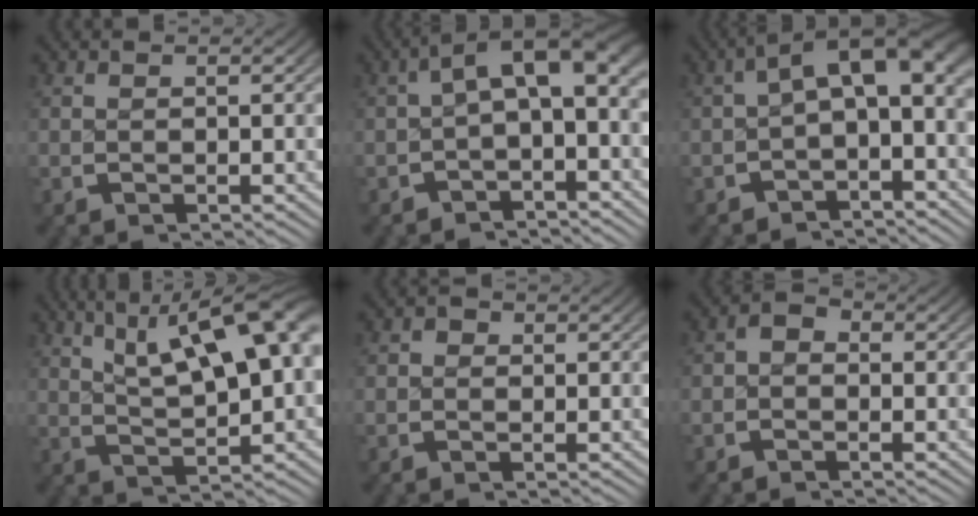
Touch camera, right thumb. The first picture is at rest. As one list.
[{"total": 6.4, "force": [0.1, 3.7, 5.3], "torque": [-0.071, 0.008, -0.005]}, {"total": 7.0, "force": [-0.2, 4.1, 5.7], "torque": [-0.079, 0.001, -0.006]}, {"total": 10.2, "force": [3.6, 5.1, 8.0], "torque": [-0.112, 0.005, 0.059]}, {"total": 0.9, "force": [0.0, 0.8, 0.3], "torque": [-0.004, -0.003, -0.002]}, {"total": 1.9, "force": [-0.3, 1.5, 1.1], "torque": [-0.018, 0.001, -0.011]}]